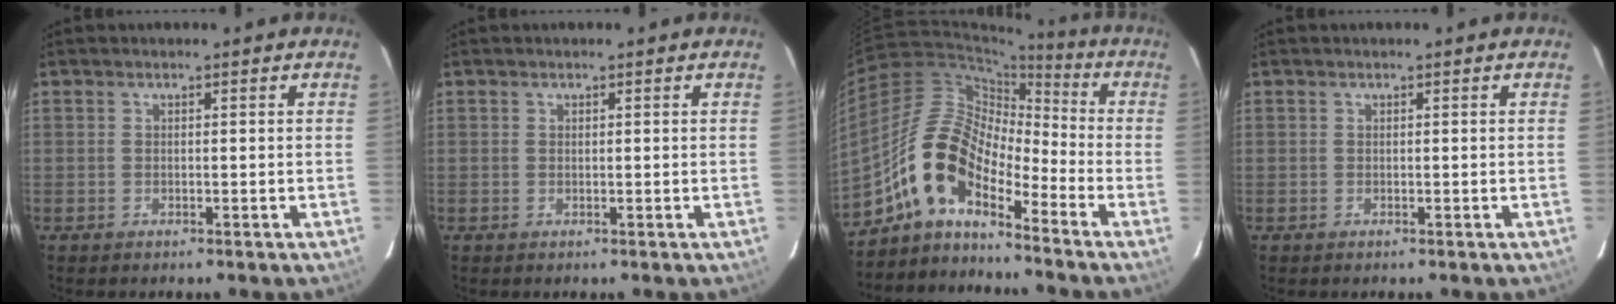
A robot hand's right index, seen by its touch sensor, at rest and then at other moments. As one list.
[{"total": 0.0}, {"total": 12.5, "force": [-8.3, 5.3, 7.6], "torque": [-0.134, 0.021, -0.175]}, {"total": 0.0}]